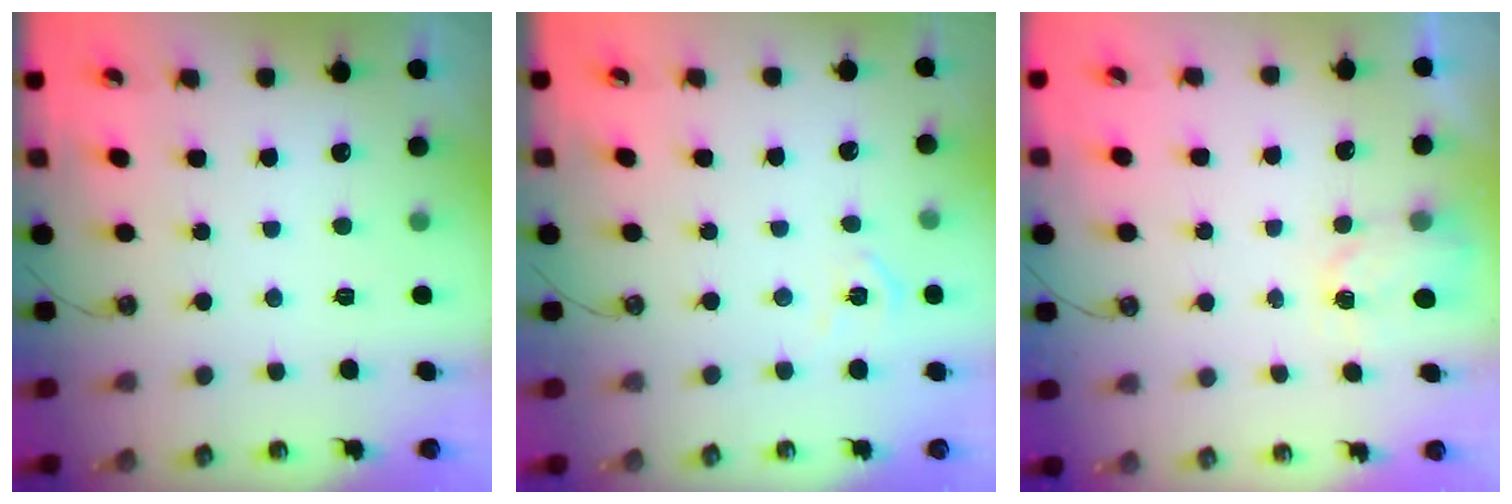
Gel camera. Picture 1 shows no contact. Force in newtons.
{"total": 8.5, "press": 8.4, "slide": 0.9}
{"total": 2.6, "press": 2.5, "slide": 0.4}